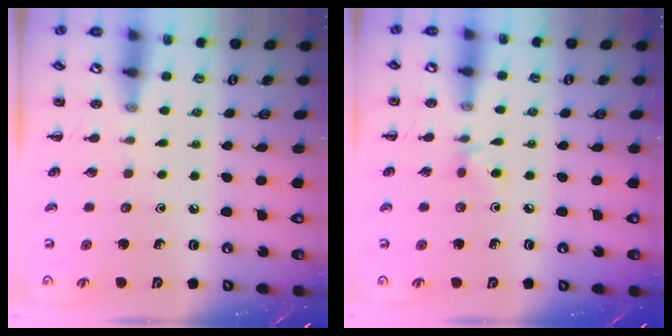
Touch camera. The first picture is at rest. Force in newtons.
{"total": 4.0, "press": 3.8, "slide": 1.5}